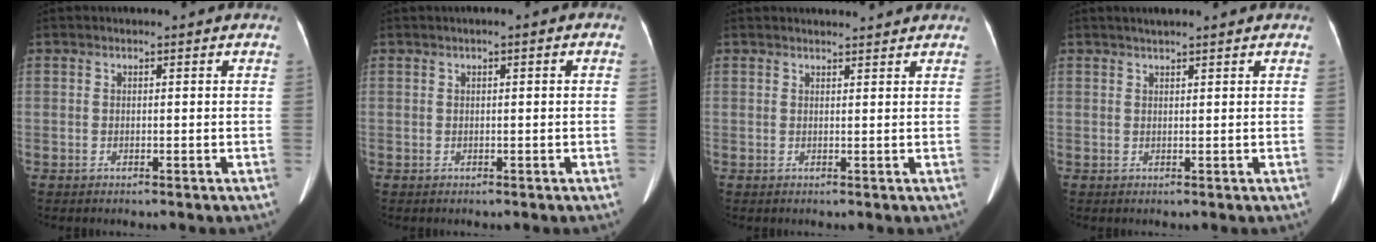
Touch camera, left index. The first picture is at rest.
{"total": 1.2, "force": [0.2, 0.1, 1.2], "torque": [-0.017, 0.001, -0.001]}
{"total": 3.8, "force": [3.7, 0.3, 0.8], "torque": [-0.014, 0.016, 0.046]}
{"total": 2.9, "force": [2.4, -0.1, 1.6], "torque": [-0.021, 0.019, 0.039]}